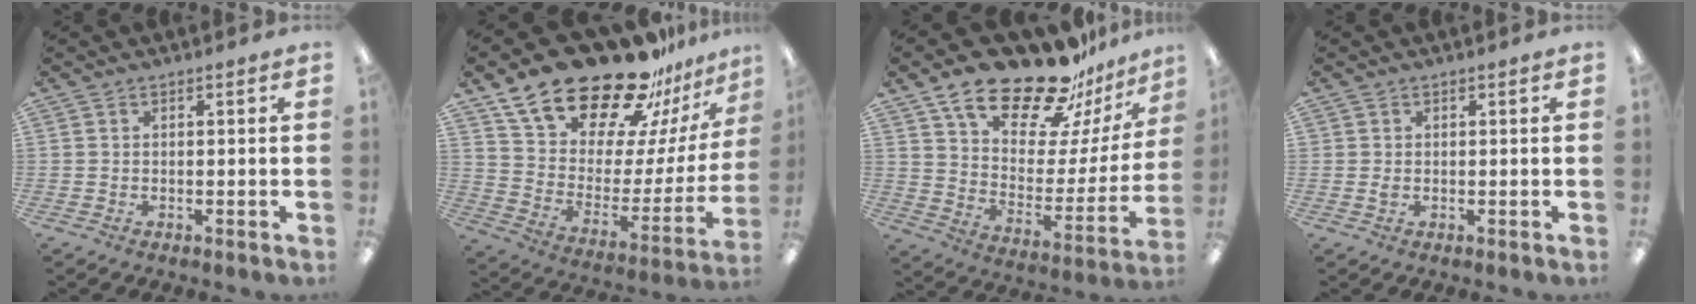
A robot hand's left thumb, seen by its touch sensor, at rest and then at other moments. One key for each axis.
{"total": 26.9, "fx": 21.3, "fy": 11.2, "fz": 11.9, "tx": -0.196, "ty": -0.152, "tz": 0.385}
{"total": 24.0, "fx": 18.7, "fy": 9.1, "fz": 12.1, "tx": -0.190, "ty": -0.129, "tz": 0.321}
{"total": 1.1, "fx": 0.1, "fy": 0.9, "fz": 0.5, "tx": -0.002, "ty": 0.001, "tz": -0.001}